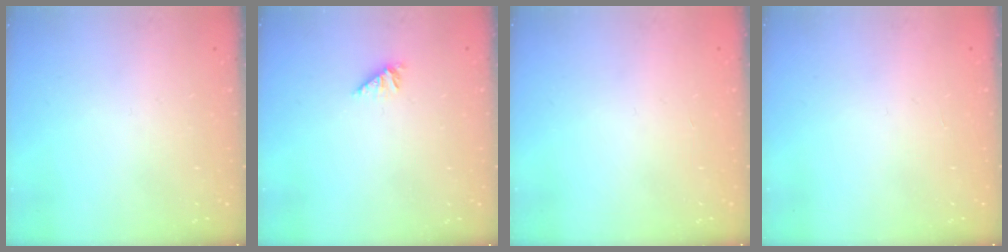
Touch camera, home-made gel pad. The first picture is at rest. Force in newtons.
{"total": 1.9, "press": 1.9, "slide": 0.4}
{"total": 0.0}
{"total": 0.0}